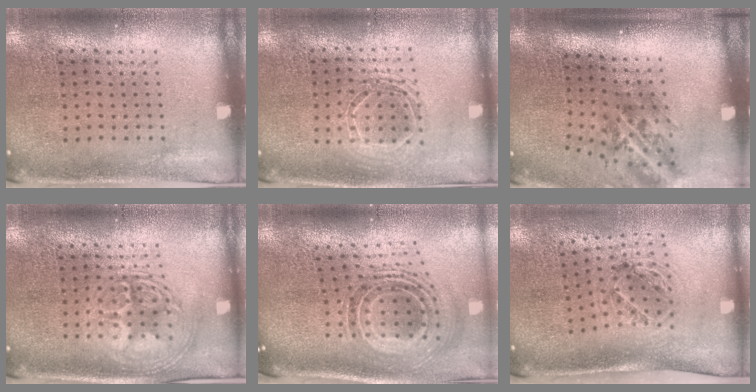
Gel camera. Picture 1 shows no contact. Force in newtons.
{"total": 1.5, "press": 1.4, "slide": 0.7}
{"total": 2.0, "press": 1.3, "slide": 1.5}
{"total": 2.9, "press": 2.8, "slide": 0.4}
{"total": 1.7, "press": 1.3, "slide": 1.0}
{"total": 1.2, "press": 1.1, "slide": 0.5}